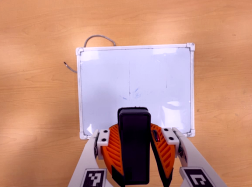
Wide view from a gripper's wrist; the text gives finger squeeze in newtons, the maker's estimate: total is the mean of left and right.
{"total": 8.5, "left": 8.1, "right": 8.8}